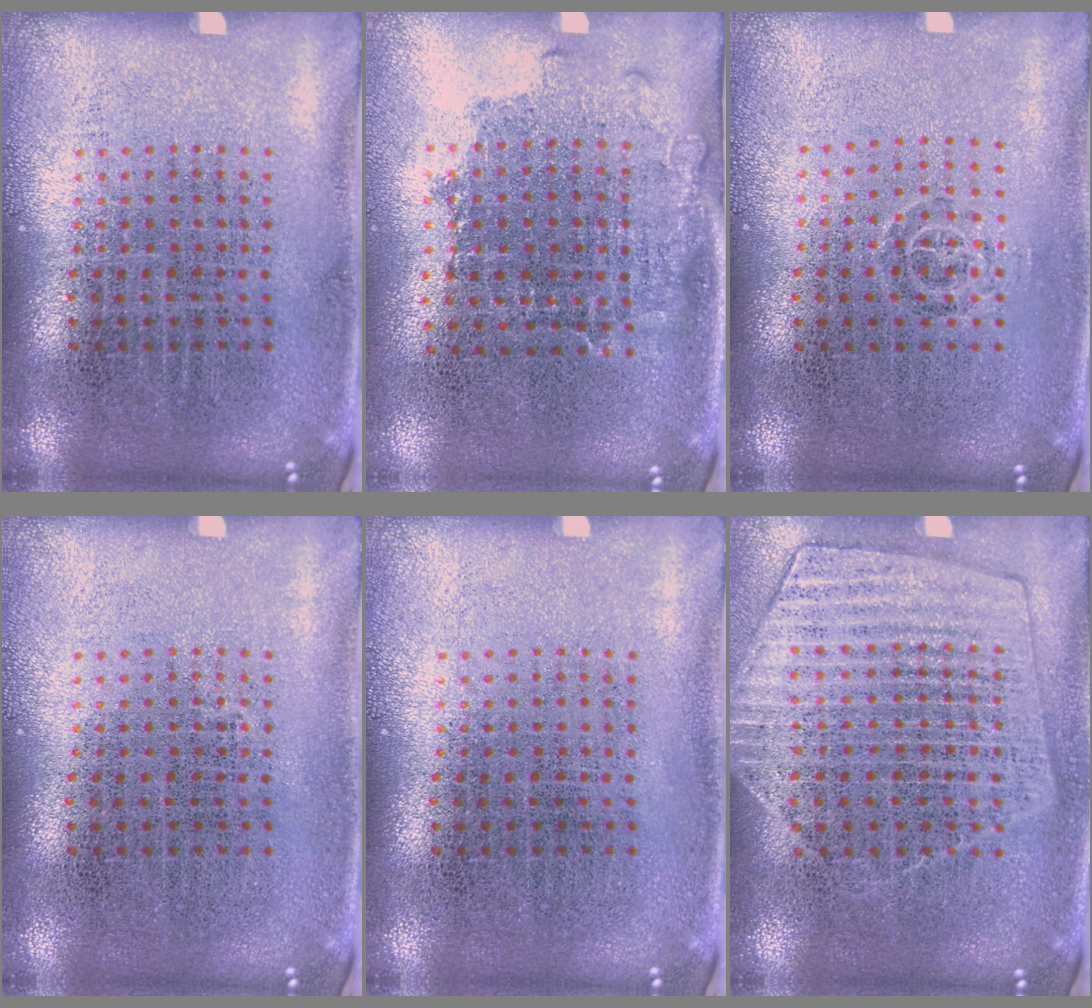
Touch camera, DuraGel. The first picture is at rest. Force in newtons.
{"total": 1.3, "press": 1.1, "slide": 0.7}
{"total": 0.7, "press": 0.5, "slide": 0.6}
{"total": 0.0}
{"total": 0.0}
{"total": 1.4, "press": 1.4, "slide": 0.3}